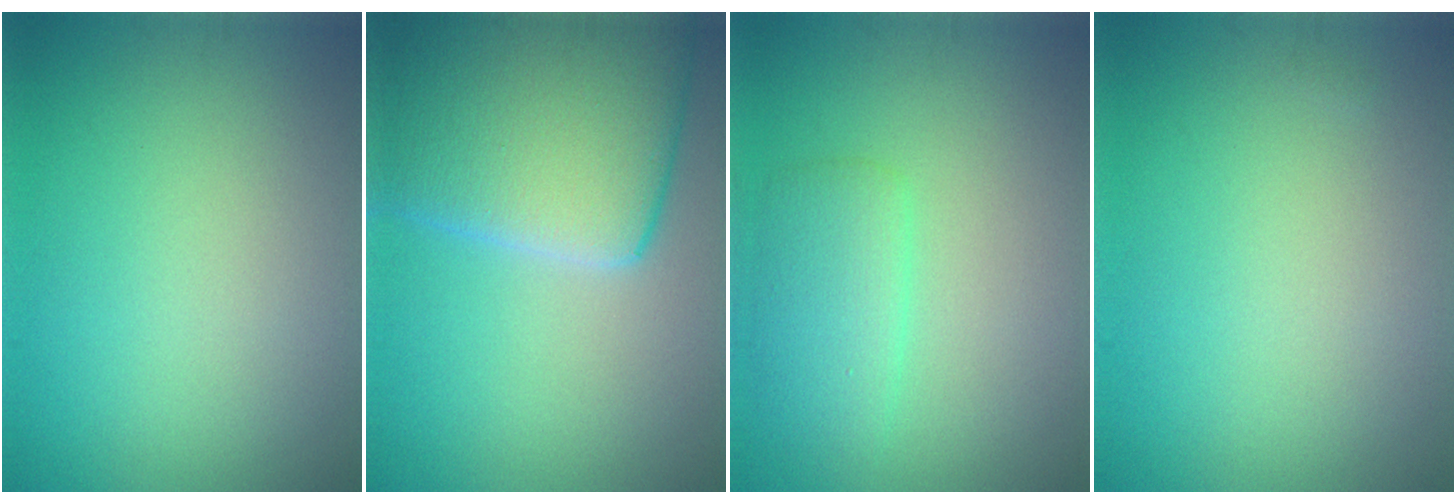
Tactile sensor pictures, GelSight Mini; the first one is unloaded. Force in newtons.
{"total": 13.0, "press": 13.0, "slide": 0.8}
{"total": 2.8, "press": 2.8, "slide": 0.2}
{"total": 0.0}